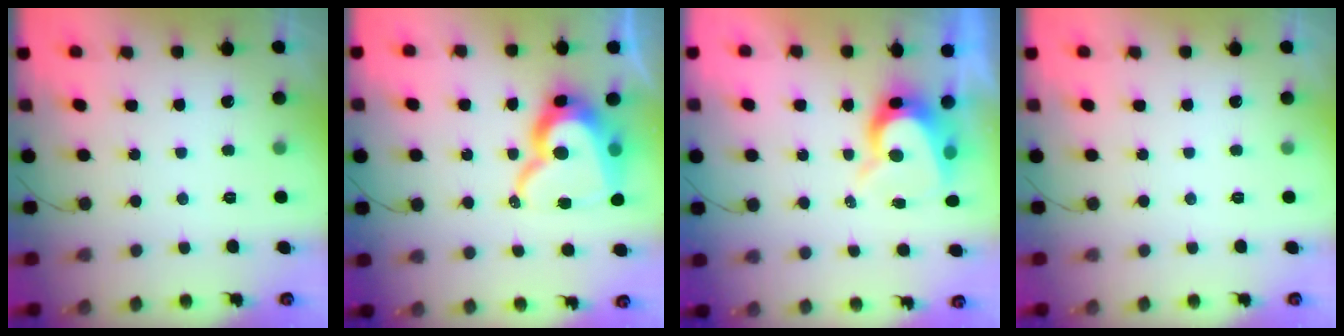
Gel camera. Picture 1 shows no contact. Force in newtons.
{"total": 18.6, "press": 18.6, "slide": 1.7}
{"total": 8.7, "press": 8.6, "slide": 0.7}
{"total": 0.0}